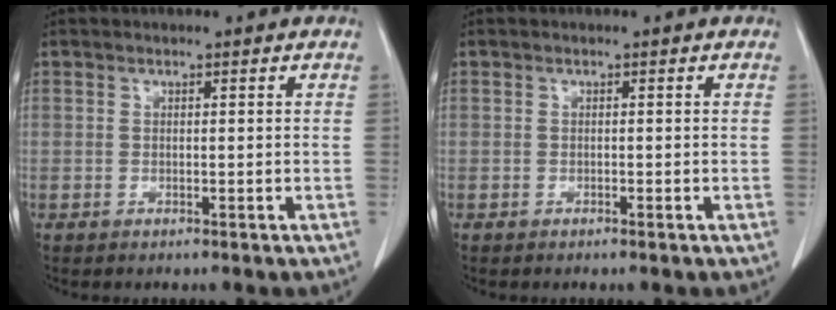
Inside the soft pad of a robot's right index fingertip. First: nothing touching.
{"total": 0.0}